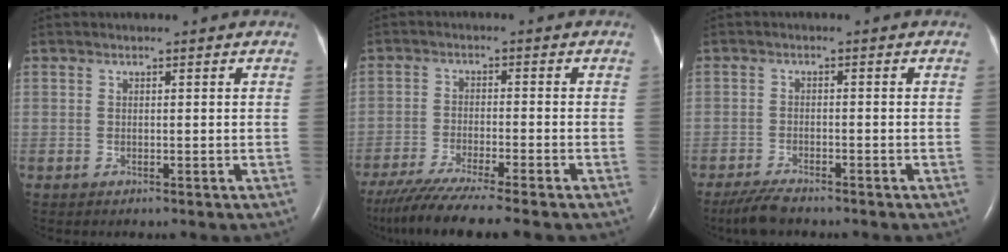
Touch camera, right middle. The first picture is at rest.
{"total": 11.3, "force": [-9.5, -0.5, 6.2], "torque": [-0.096, -0.033, -0.152]}
{"total": 4.2, "force": [-3.5, 0.8, 2.2], "torque": [-0.049, -0.012, -0.063]}